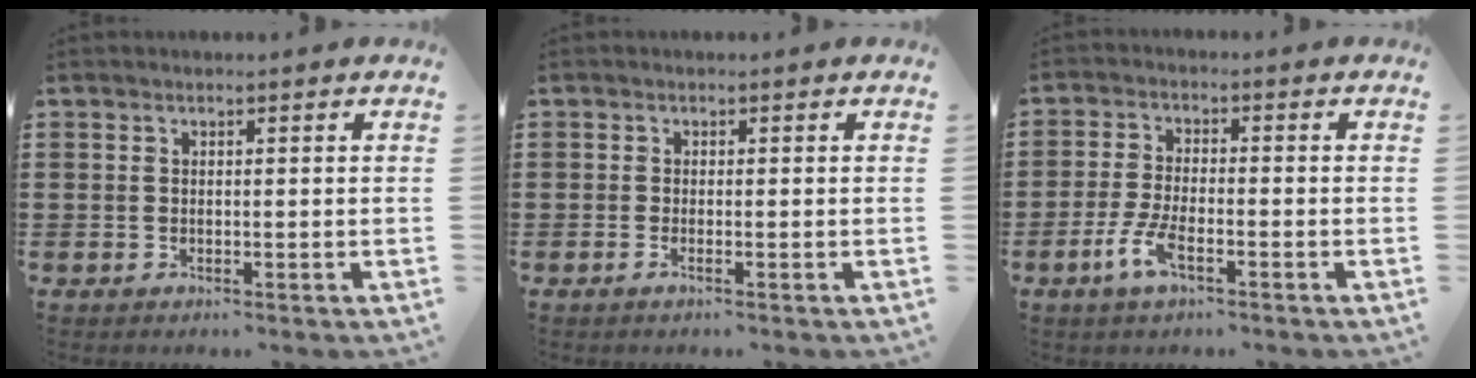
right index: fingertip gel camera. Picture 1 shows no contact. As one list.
[{"total": 0.6, "force": [-0.3, 0.0, 0.6], "torque": [-0.010, -0.005, -0.006]}, {"total": 4.9, "force": [-2.6, 1.5, 3.9], "torque": [-0.098, -0.010, -0.055]}]